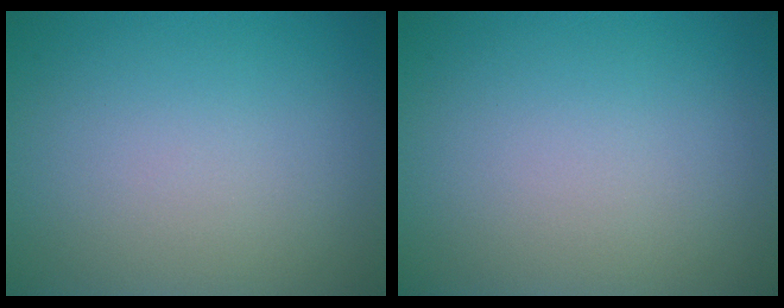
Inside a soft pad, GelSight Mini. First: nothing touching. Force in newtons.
{"total": 0.0}